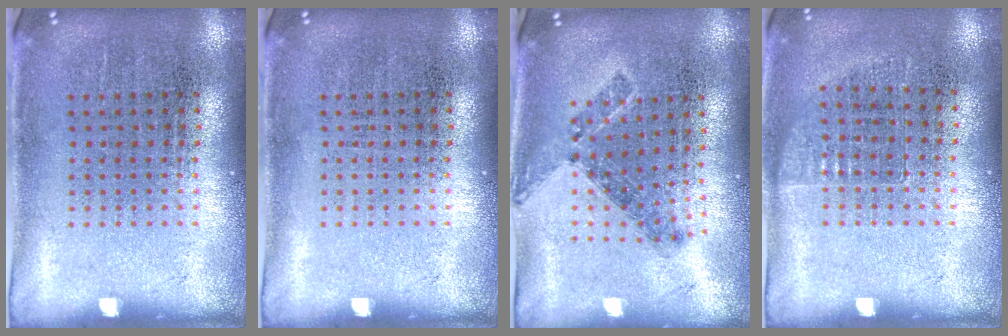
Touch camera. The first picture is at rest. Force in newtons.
{"total": 0.0}
{"total": 0.8, "press": 0.7, "slide": 0.4}
{"total": 0.6, "press": 0.6, "slide": 0.2}